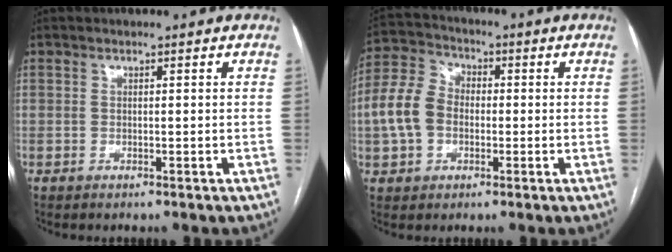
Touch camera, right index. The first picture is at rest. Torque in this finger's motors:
{"motor_torque": [0.42, -0.12, 0.68, 0.12]}